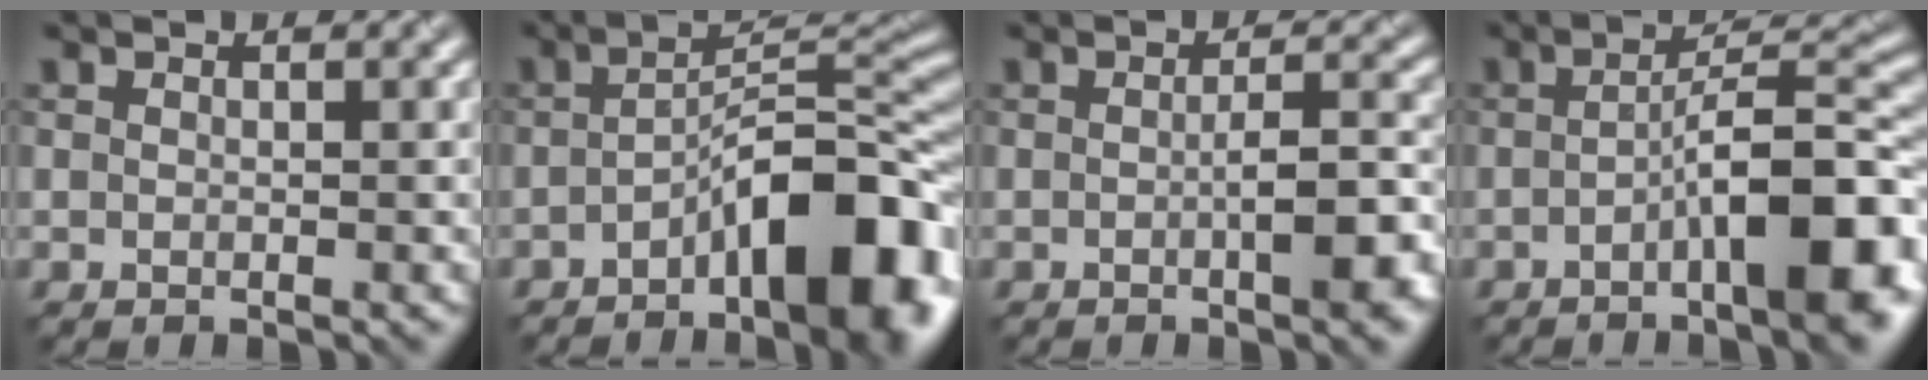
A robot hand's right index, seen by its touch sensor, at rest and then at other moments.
{"total": 10.7, "force": [-4.6, 3.4, 9.1], "torque": [-0.123, 0.014, -0.077]}
{"total": 4.7, "force": [-1.2, 1.2, 4.4], "torque": [-0.065, 0.002, -0.016]}
{"total": 10.0, "force": [-3.1, 2.6, 9.1], "torque": [-0.120, 0.012, -0.056]}